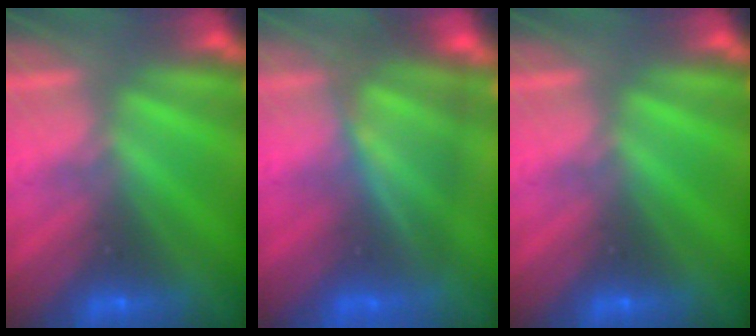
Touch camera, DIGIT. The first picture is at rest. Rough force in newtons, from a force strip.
{"total": 4.9}
{"total": 0.0}